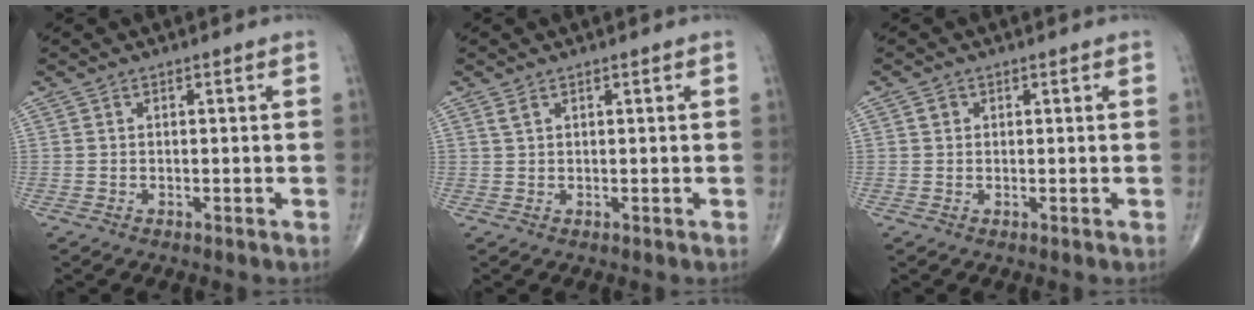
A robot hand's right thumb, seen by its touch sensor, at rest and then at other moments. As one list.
[{"total": 1.0, "force": [0.7, 0.3, 0.6], "torque": [-0.014, 0.006, 0.016]}, {"total": 1.1, "force": [0.3, 1.0, 0.4], "torque": [0.000, 0.001, 0.003]}]